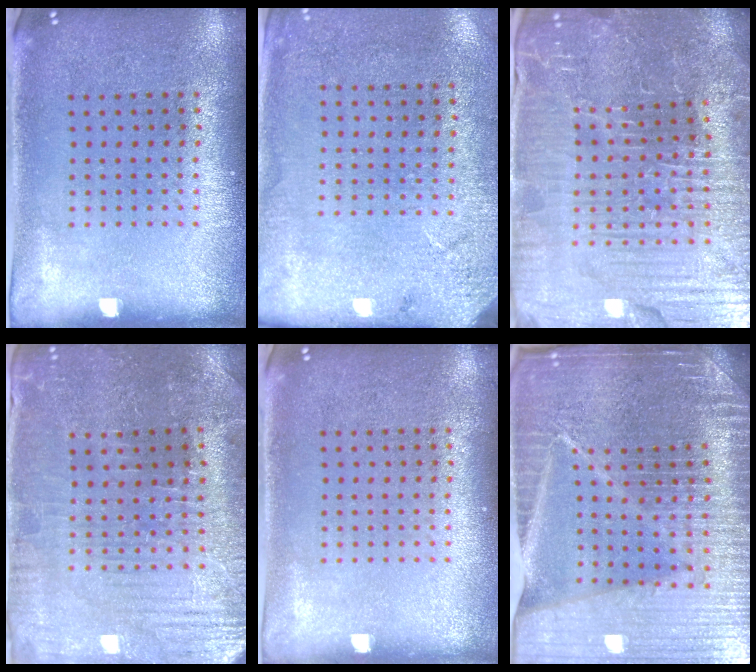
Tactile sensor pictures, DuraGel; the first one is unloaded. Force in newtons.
{"total": 2.7, "press": 2.3, "slide": 1.3}
{"total": 5.5, "press": 5.3, "slide": 1.5}
{"total": 1.6, "press": 1.6, "slide": 0.4}
{"total": 0.0}
{"total": 6.3, "press": 5.5, "slide": 3.0}